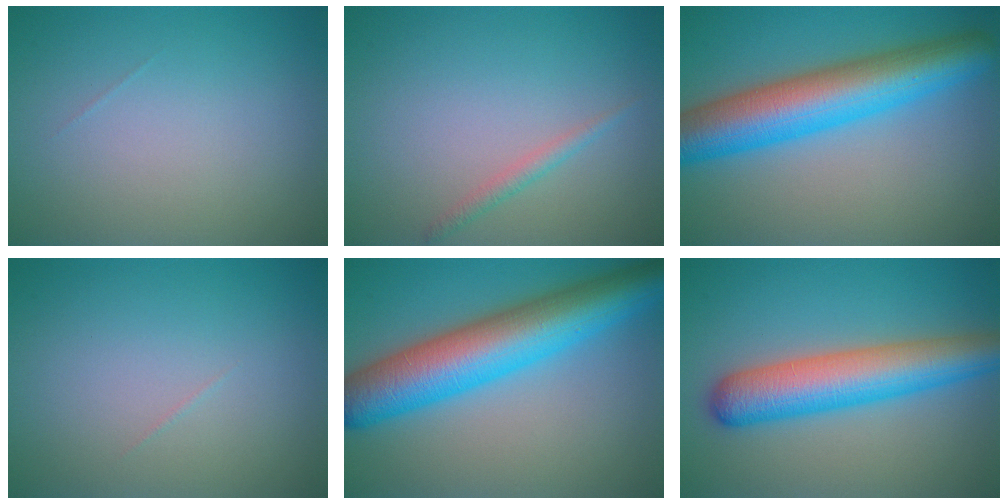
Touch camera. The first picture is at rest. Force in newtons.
{"total": 1.2, "press": 1.2, "slide": 0.0}
{"total": 9.7, "press": 9.7, "slide": 0.2}
{"total": 0.0}
{"total": 10.5, "press": 10.5, "slide": 0.3}
{"total": 7.7, "press": 7.6, "slide": 0.3}